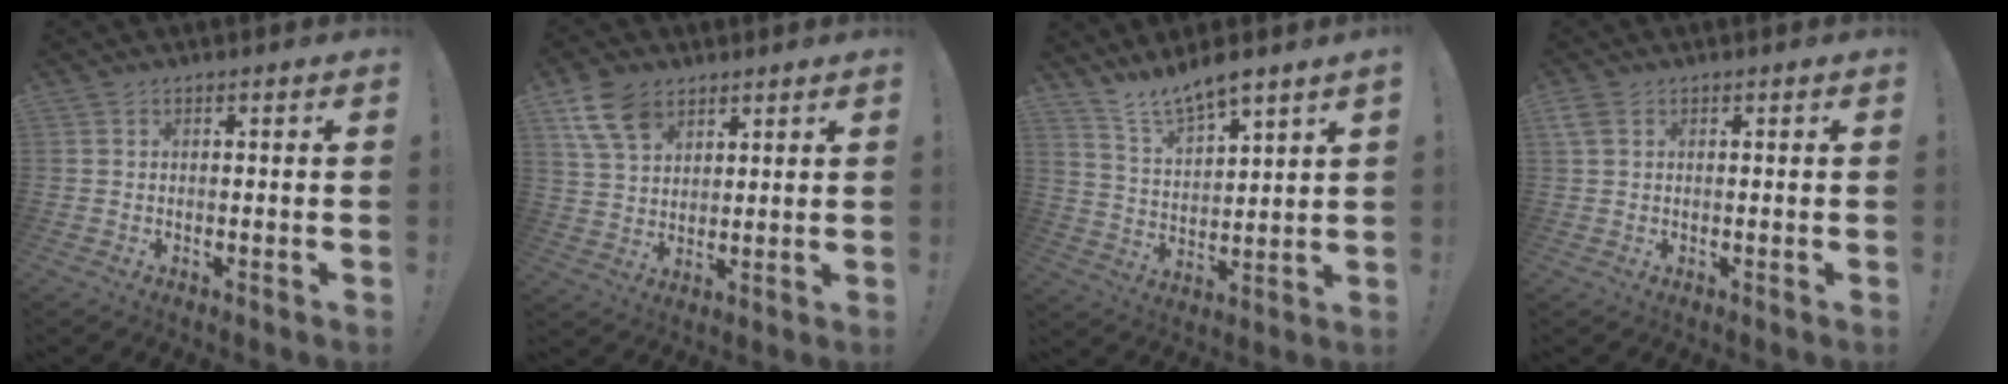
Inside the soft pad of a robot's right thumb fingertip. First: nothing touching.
{"total": 10.6, "force": [6.0, 6.7, 5.6], "torque": [-0.110, -0.014, 0.121]}
{"total": 8.4, "force": [7.9, 0.9, 2.6], "torque": [-0.064, -0.063, 0.146]}
{"total": 2.6, "force": [1.2, 1.6, 1.6], "torque": [-0.037, 0.006, 0.025]}